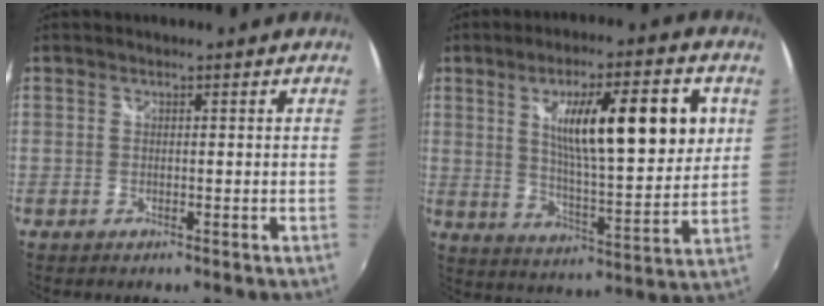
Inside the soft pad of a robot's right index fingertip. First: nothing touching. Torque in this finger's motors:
{"motor_torque": [1.28, 0.86, 0.66, 0.21]}